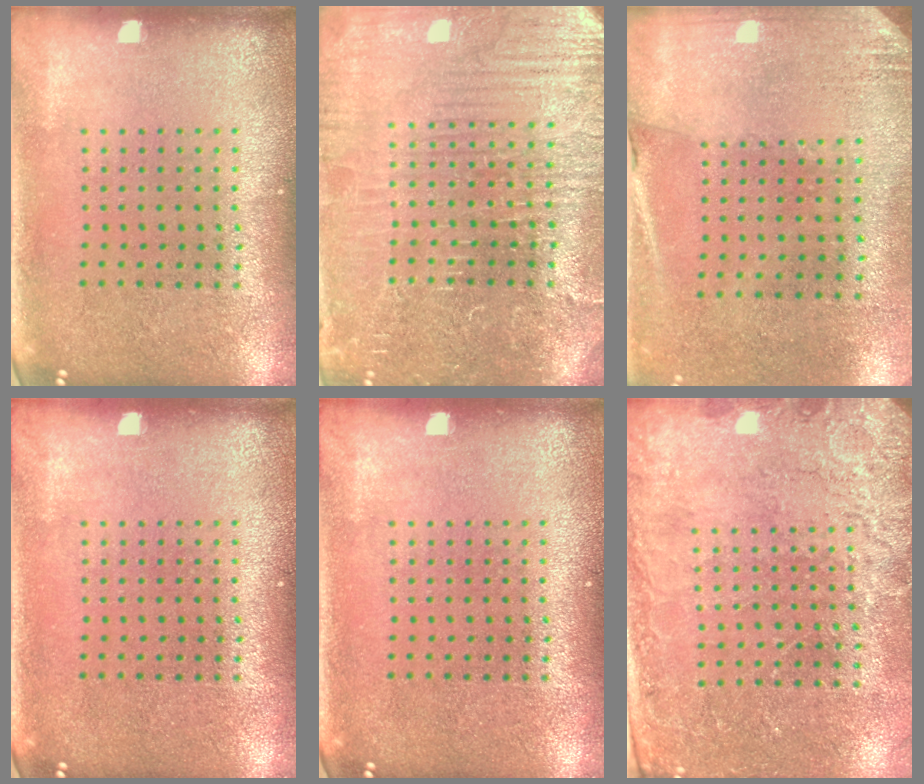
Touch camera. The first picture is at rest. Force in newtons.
{"total": 4.4, "press": 4.2, "slide": 1.2}
{"total": 2.6, "press": 2.3, "slide": 1.2}
{"total": 0.0}
{"total": 0.0}
{"total": 2.5, "press": 2.5, "slide": 0.5}